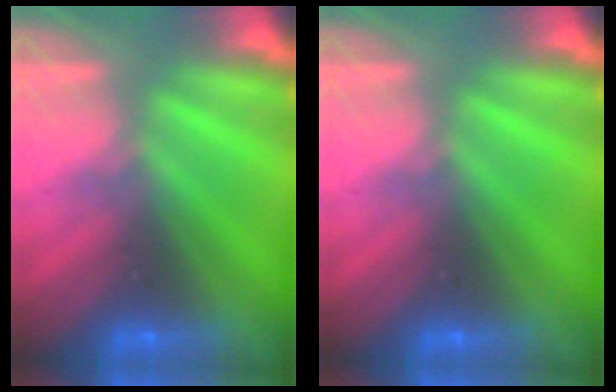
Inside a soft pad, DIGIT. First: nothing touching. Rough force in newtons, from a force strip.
{"total": 0.0}